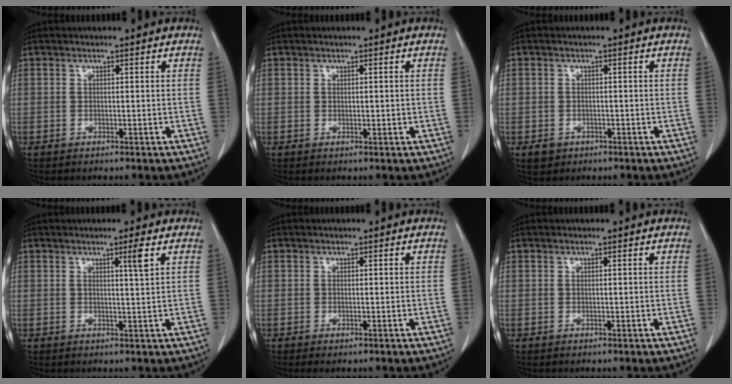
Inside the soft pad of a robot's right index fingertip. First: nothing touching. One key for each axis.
{"total": 0.6, "fx": 0.1, "fy": 0.3, "fz": 0.6, "tx": -0.010, "ty": -0.002, "tz": 0.003}
{"total": 2.1, "fx": -1.0, "fy": 1.8, "fz": 0.4, "tx": -0.007, "ty": 0.005, "tz": -0.008}
{"total": 2.4, "fx": 1.2, "fy": -0.6, "fz": 2.0, "tx": -0.034, "ty": -0.009, "tz": 0.021}
{"total": 0.8, "fx": -0.6, "fy": 0.1, "fz": 0.5, "tx": -0.007, "ty": -0.002, "tz": -0.008}
{"total": 0.0}